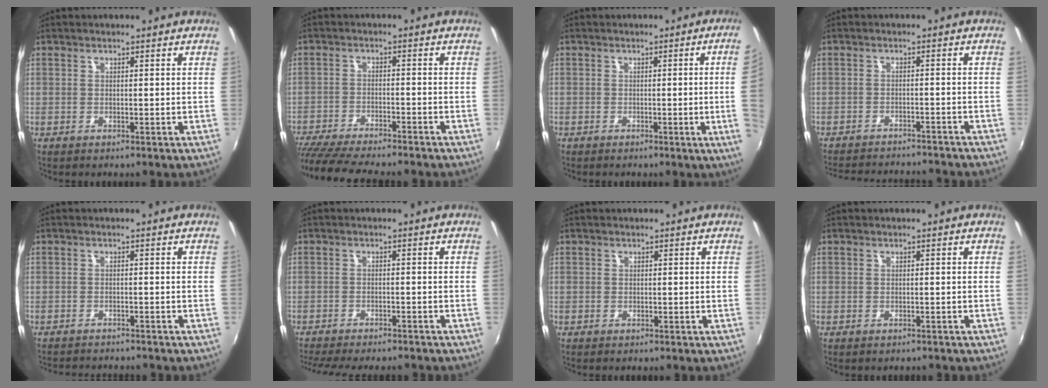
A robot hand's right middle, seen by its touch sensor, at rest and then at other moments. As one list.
[{"total": 15.6, "force": [-13.6, 2.4, 7.3], "torque": [-0.156, -0.036, -0.218]}, {"total": 6.7, "force": [-0.2, -1.6, 6.6], "torque": [-0.081, -0.010, -0.002]}, {"total": 14.7, "force": [-13.3, 3.0, 5.7], "torque": [-0.116, -0.012, -0.182]}, {"total": 6.4, "force": [-6.0, 1.2, 1.9], "torque": [-0.050, -0.014, -0.090]}, {"total": 12.5, "force": [-11.0, 2.5, 5.3], "torque": [-0.118, -0.022, -0.160]}, {"total": 0.0}, {"total": 1.1, "force": [-1.0, 0.4, 0.3], "torque": [-0.008, -0.004, -0.012]}]